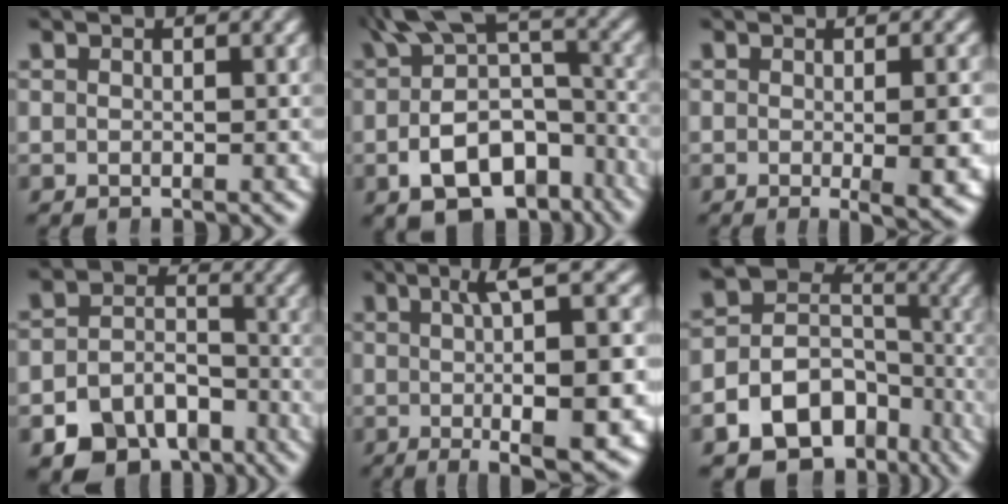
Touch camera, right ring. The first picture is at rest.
{"total": 9.5, "force": [-3.4, 5.9, 6.5], "torque": [-0.105, -0.024, -0.049]}
{"total": 3.5, "force": [-0.9, 0.4, 3.3], "torque": [-0.048, -0.010, -0.011]}
{"total": 10.0, "force": [-6.5, 6.9, 3.1], "torque": [-0.036, -0.032, -0.108]}
{"total": 8.0, "force": [0.1, 0.9, 7.9], "torque": [-0.113, 0.003, 0.005]}
{"total": 15.2, "force": [-6.2, 12.1, 6.7], "torque": [-0.117, -0.050, -0.093]}